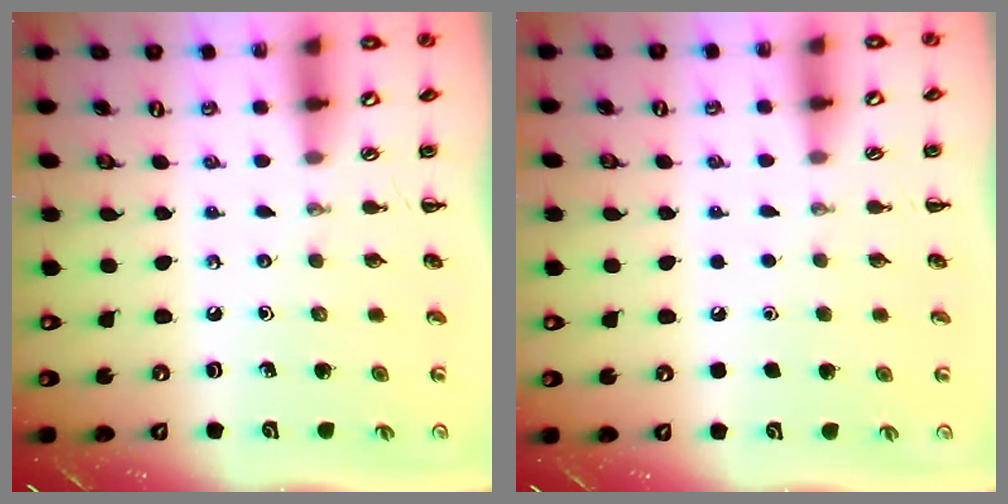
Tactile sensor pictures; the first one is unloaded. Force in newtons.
{"total": 1.8, "press": 1.7, "slide": 0.1}